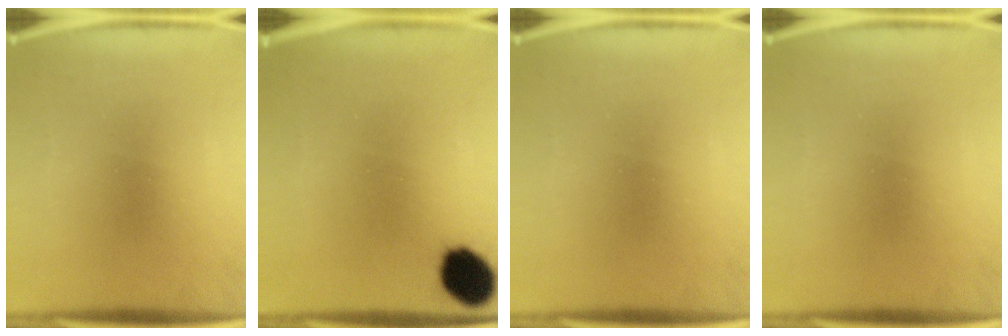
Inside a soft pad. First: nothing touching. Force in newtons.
{"total": 9.8}
{"total": 0.0}
{"total": 0.0}